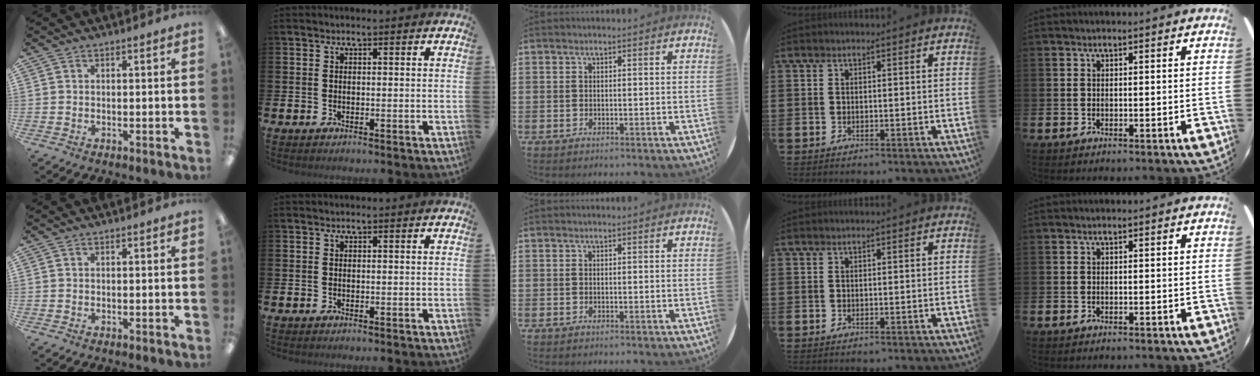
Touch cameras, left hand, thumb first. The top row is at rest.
{}